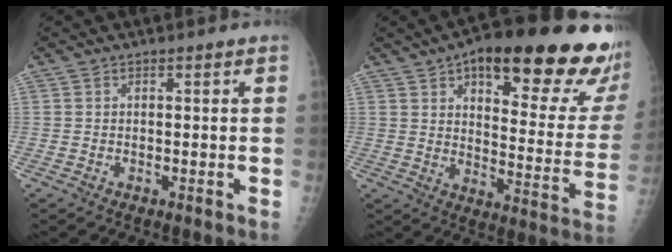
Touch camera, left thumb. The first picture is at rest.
{"total": 28.3, "force": [17.2, 8.9, 20.7], "torque": [-0.237, -0.054, 0.229]}